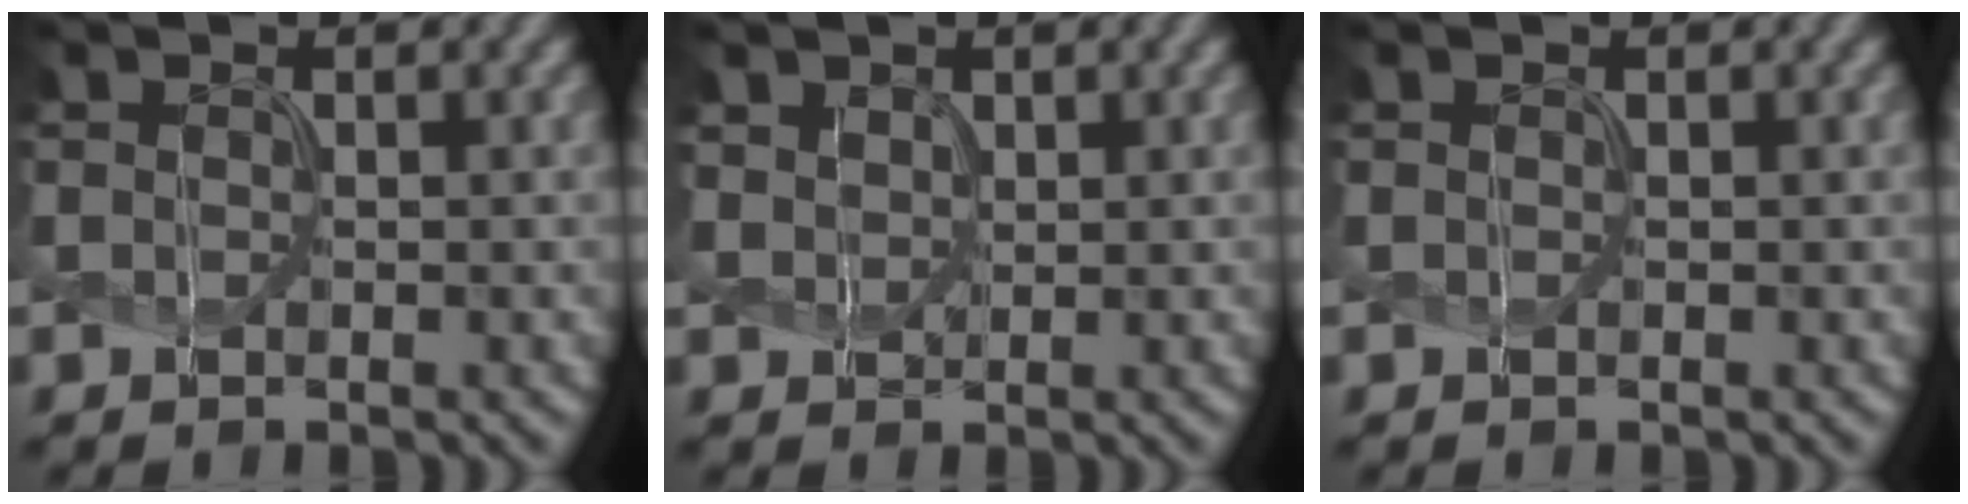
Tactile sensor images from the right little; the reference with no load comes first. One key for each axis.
{"total": 1.5, "fx": 0.9, "fy": 1.1, "fz": 0.4, "tx": -0.018, "ty": -0.004, "tz": 0.023}
{"total": 0.0}